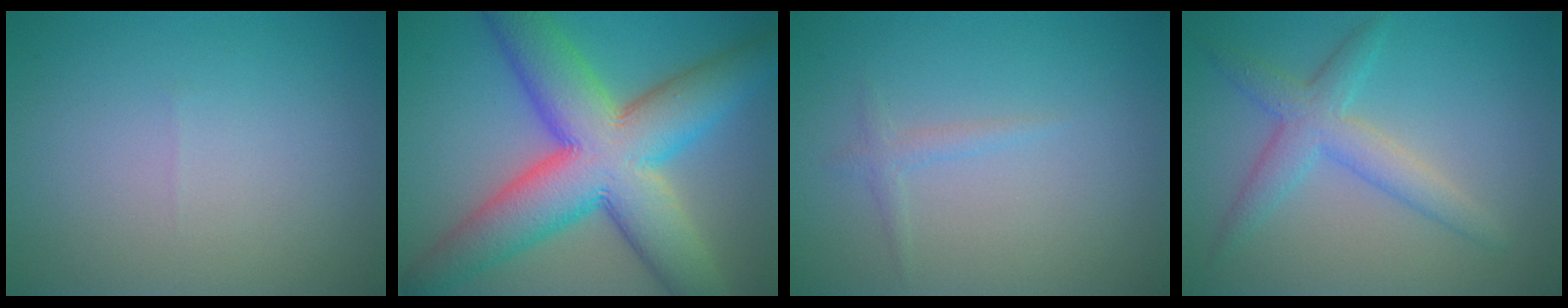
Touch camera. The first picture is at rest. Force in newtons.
{"total": 13.4, "press": 13.4, "slide": 0.4}
{"total": 0.6, "press": 0.6, "slide": 0.1}
{"total": 3.5, "press": 3.5, "slide": 0.2}